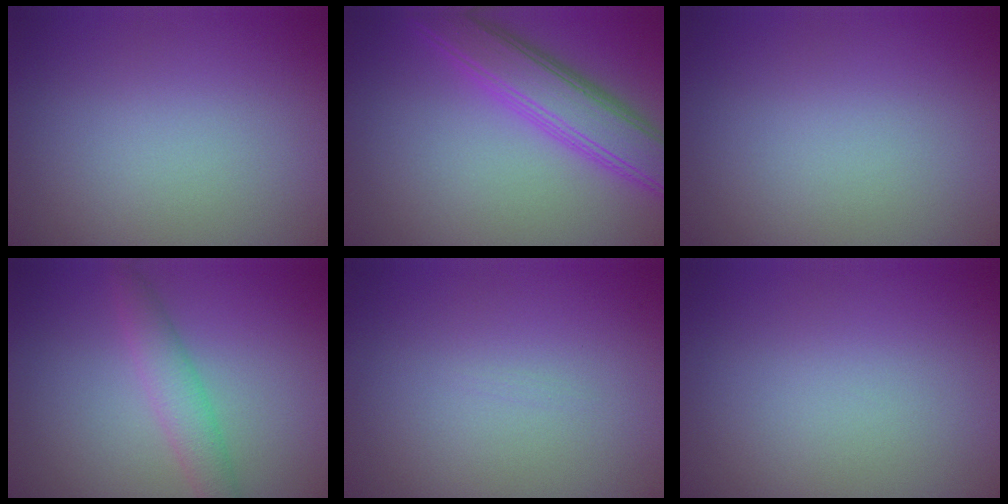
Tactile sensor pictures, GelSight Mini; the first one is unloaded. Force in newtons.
{"total": 5.4, "press": 5.4, "slide": 0.1}
{"total": 0.0}
{"total": 2.8, "press": 2.8, "slide": 0.2}
{"total": 0.0}
{"total": 0.0}